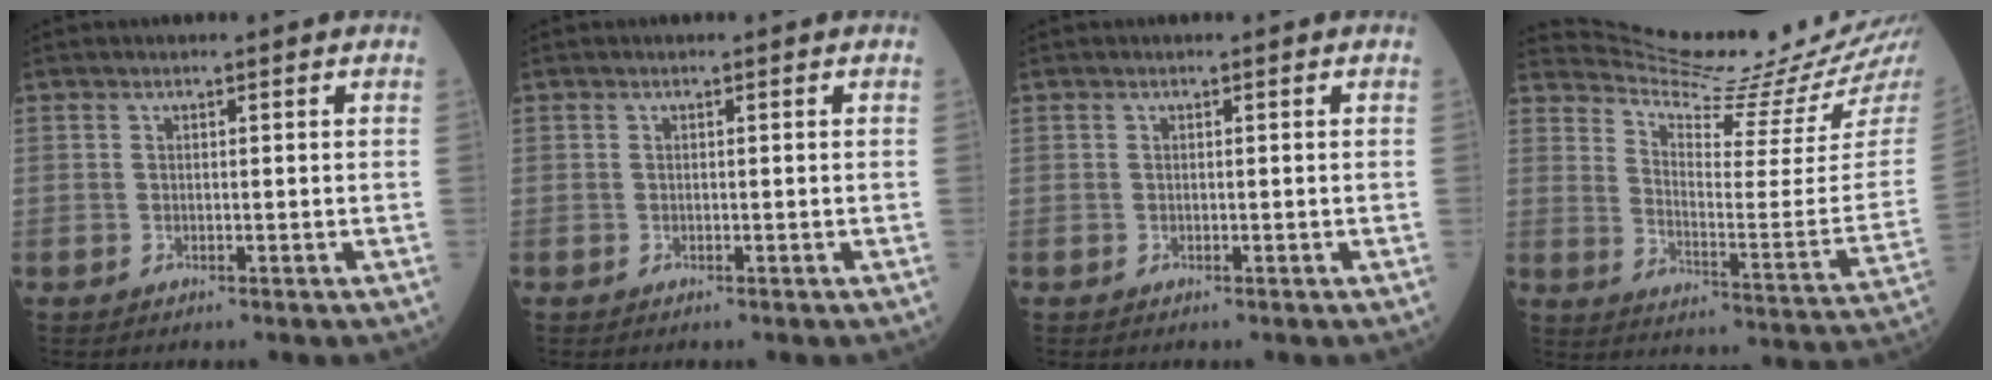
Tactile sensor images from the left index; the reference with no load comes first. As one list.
[{"total": 0.0}, {"total": 0.0}, {"total": 19.9, "force": [18.9, -0.6, 6.3], "torque": [-0.116, -0.095, 0.263]}]